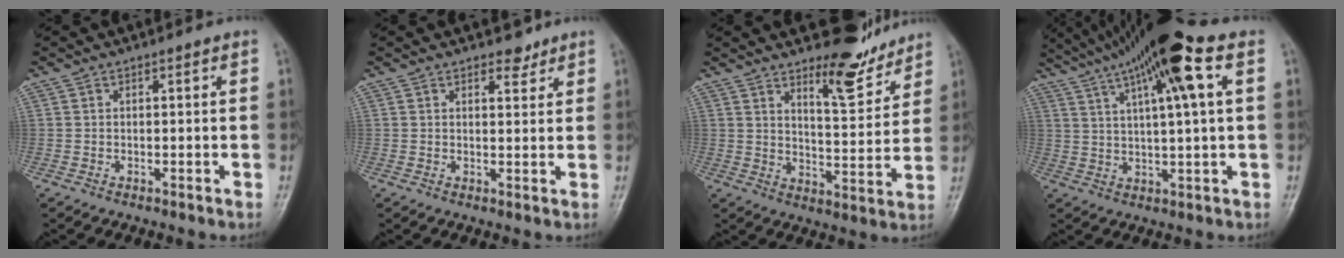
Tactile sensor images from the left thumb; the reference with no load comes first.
{"total": 2.6, "force": [2.1, 1.4, 0.8], "torque": [0.004, -0.013, 0.028]}
{"total": 9.2, "force": [7.6, 2.7, 4.6], "torque": [-0.047, -0.069, 0.123]}
{"total": 16.6, "force": [7.6, 2.3, 14.6], "torque": [-0.255, 0.017, 0.125]}